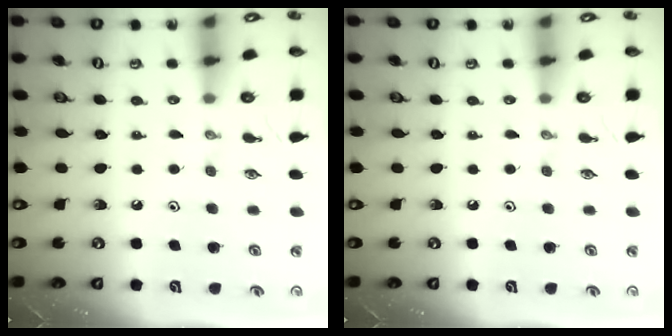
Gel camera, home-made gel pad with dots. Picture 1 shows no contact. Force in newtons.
{"total": 0.0}